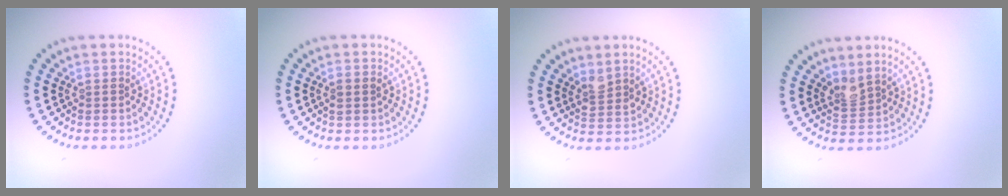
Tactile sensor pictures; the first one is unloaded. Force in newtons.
{"total": 1.1, "press": 1.1, "slide": 0.1}
{"total": 1.7, "press": 1.4, "slide": 0.9}
{"total": 2.1, "press": 1.5, "slide": 1.4}